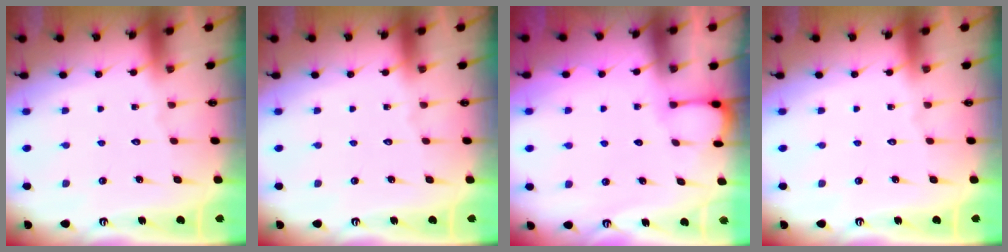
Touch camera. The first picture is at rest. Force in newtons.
{"total": 0.0}
{"total": 2.1, "press": 2.1, "slide": 0.2}
{"total": 0.0}